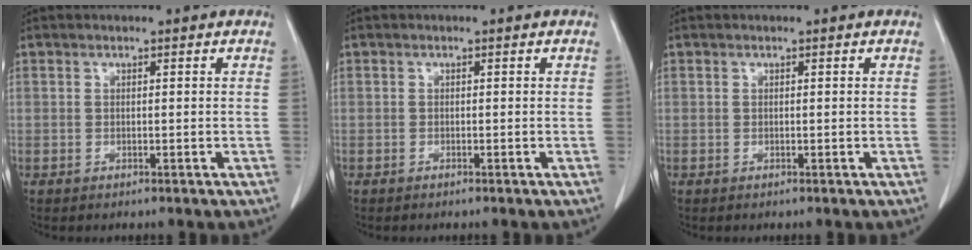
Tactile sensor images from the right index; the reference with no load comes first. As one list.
[{"total": 0.0}, {"total": 0.0}]